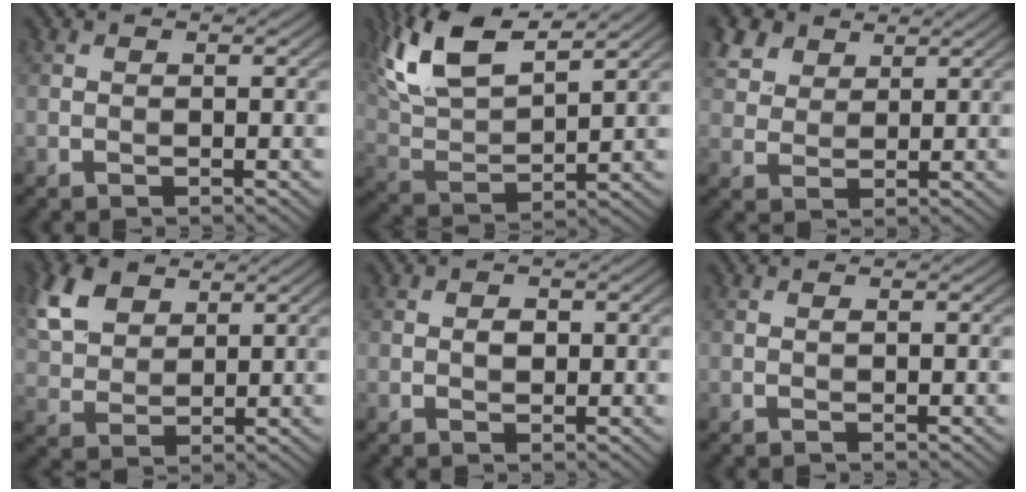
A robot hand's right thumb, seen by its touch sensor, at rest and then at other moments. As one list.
[{"total": 13.0, "force": [8.3, 4.5, 8.9], "torque": [-0.217, 0.022, 0.156]}, {"total": 5.7, "force": [3.6, 3.6, 2.5], "torque": [-0.077, 0.008, 0.074]}, {"total": 7.7, "force": [4.2, 4.8, 4.4], "torque": [-0.127, 0.009, 0.086]}, {"total": 1.4, "force": [0.1, 1.0, 1.0], "torque": [-0.018, 0.000, -0.001]}, {"total": 0.0}]